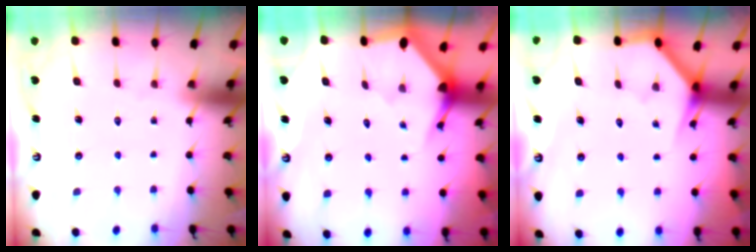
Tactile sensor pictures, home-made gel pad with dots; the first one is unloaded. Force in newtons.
{"total": 2.9, "press": 2.9, "slide": 0.2}
{"total": 3.8, "press": 3.7, "slide": 0.3}